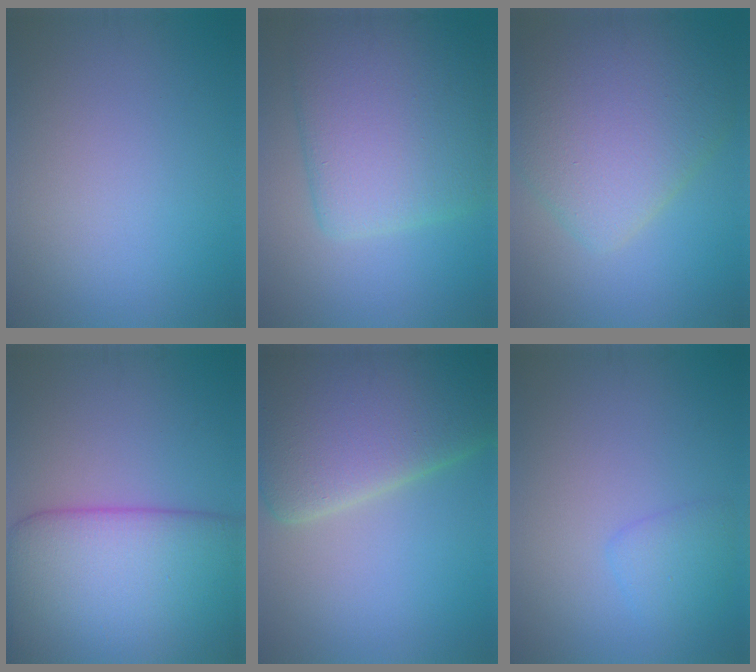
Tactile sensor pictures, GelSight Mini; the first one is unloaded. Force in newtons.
{"total": 10.5, "press": 10.5, "slide": 0.4}
{"total": 9.3, "press": 9.3, "slide": 0.3}
{"total": 13.6, "press": 13.6, "slide": 0.8}
{"total": 14.6, "press": 14.6, "slide": 0.9}
{"total": 1.9, "press": 1.9, "slide": 0.2}